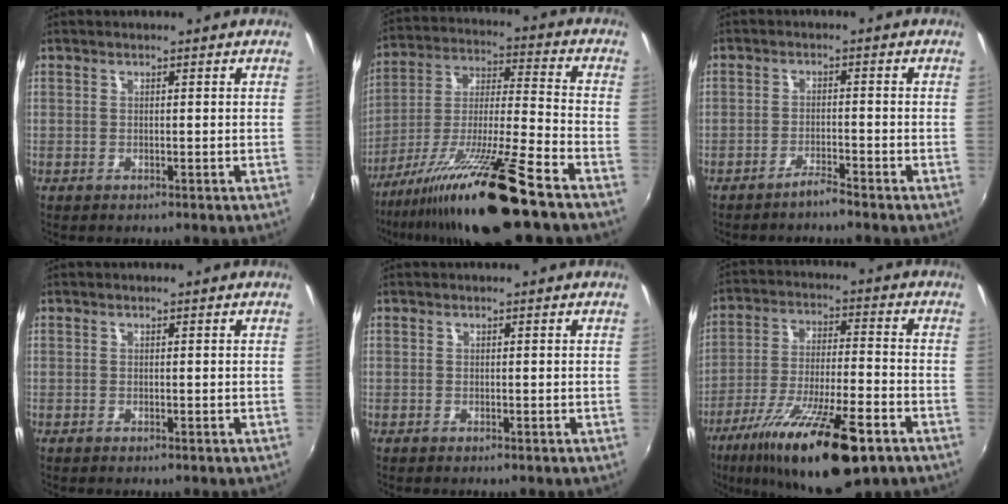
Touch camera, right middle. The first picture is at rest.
{"total": 18.7, "force": [-13.2, 0.1, 13.3], "torque": [-0.242, -0.023, -0.233]}
{"total": 2.4, "force": [-2.2, -0.2, 0.8], "torque": [-0.028, 0.000, -0.039]}
{"total": 0.0}
{"total": 0.0}
{"total": 20.4, "force": [-12.6, 4.3, 15.5], "torque": [-0.287, -0.045, -0.213]}